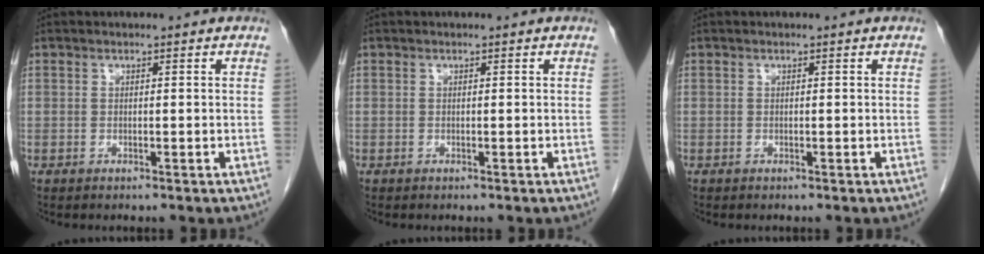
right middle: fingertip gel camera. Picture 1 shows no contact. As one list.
[{"total": 0.0}, {"total": 0.0}]